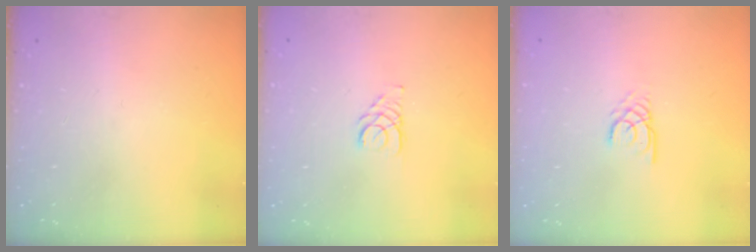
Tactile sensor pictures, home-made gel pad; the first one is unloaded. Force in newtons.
{"total": 2.9, "press": 2.9, "slide": 0.3}
{"total": 2.1, "press": 2.1, "slide": 0.0}